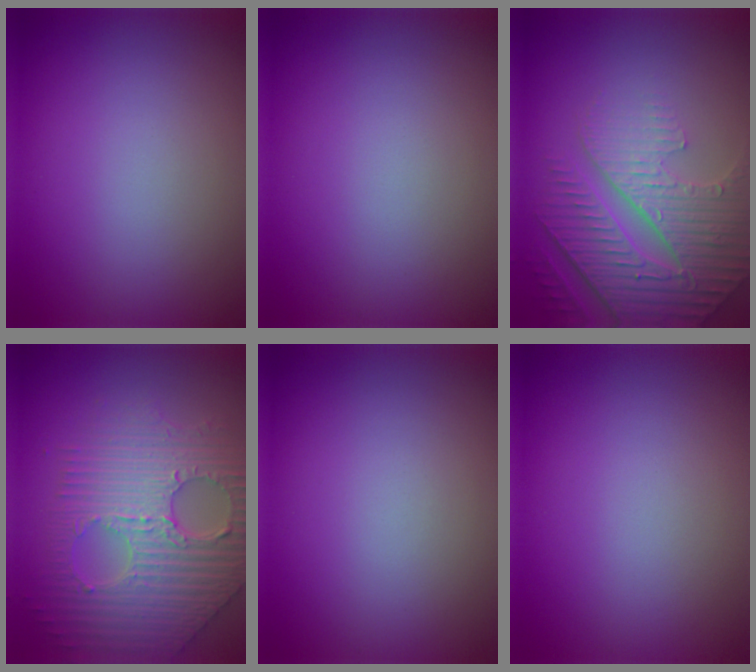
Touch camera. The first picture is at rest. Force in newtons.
{"total": 0.0}
{"total": 6.6, "press": 5.2, "slide": 4.1}
{"total": 9.1, "press": 6.3, "slide": 6.6}
{"total": 0.0}
{"total": 0.0}